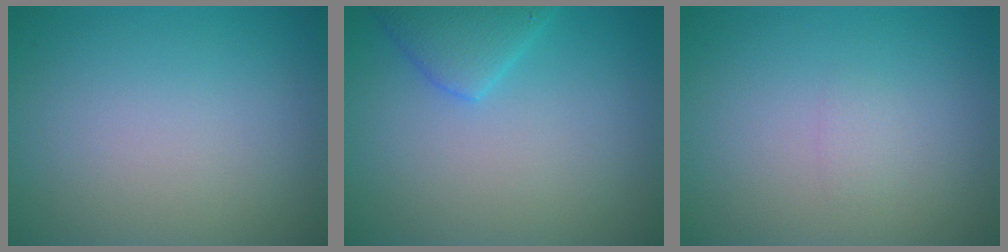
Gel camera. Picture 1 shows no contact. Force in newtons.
{"total": 2.9, "press": 2.9, "slide": 0.2}
{"total": 0.6, "press": 0.6, "slide": 0.1}